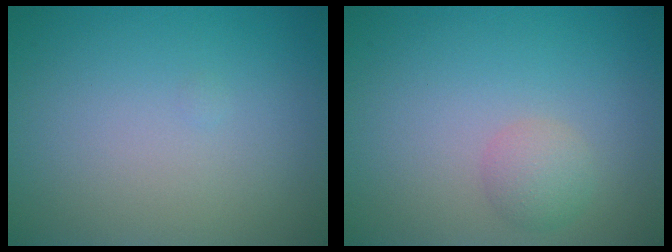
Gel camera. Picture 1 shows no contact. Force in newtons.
{"total": 1.9, "press": 1.9, "slide": 0.1}